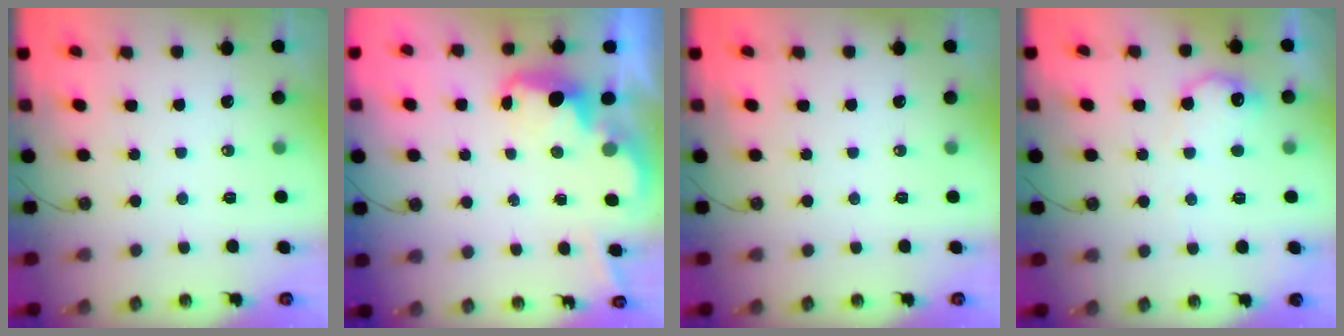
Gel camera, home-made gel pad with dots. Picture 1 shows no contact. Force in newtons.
{"total": 2.6, "press": 2.6, "slide": 0.5}
{"total": 0.0}
{"total": 10.4, "press": 10.4, "slide": 0.3}